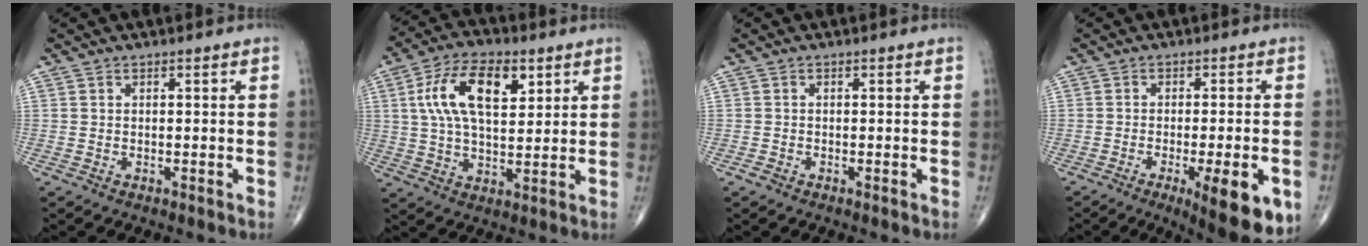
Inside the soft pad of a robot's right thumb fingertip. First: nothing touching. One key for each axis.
{"total": 14.2, "fx": 4.8, "fy": 7.2, "fz": 11.3, "tx": -0.197, "ty": 0.000, "tz": 0.085}
{"total": 0.7, "fx": -0.5, "fy": 0.3, "fz": 0.5, "tx": -0.013, "ty": -0.003, "tz": -0.011}
{"total": 12.9, "fx": -5.1, "fy": 3.2, "fz": 11.4, "tx": -0.126, "ty": -0.004, "tz": -0.061}